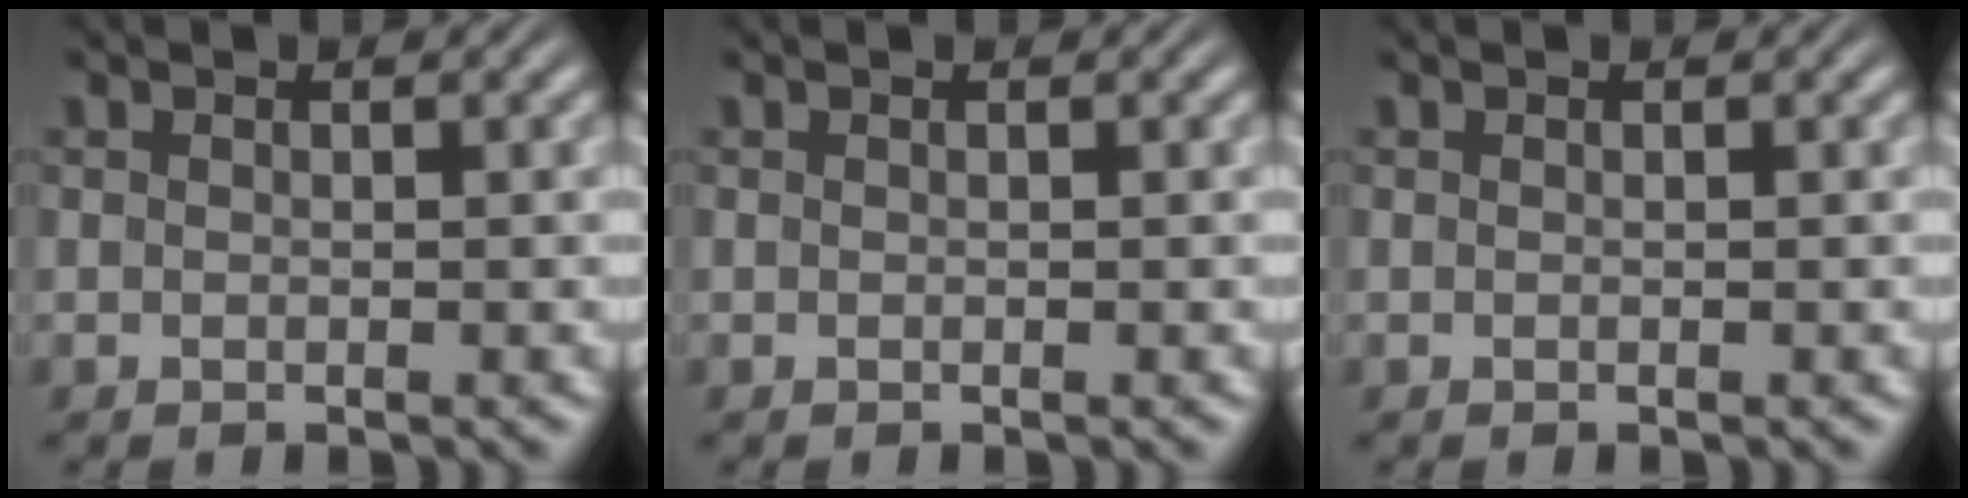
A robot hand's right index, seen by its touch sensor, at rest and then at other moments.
{"total": 0.0}
{"total": 0.0}